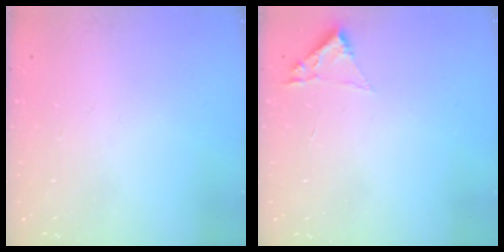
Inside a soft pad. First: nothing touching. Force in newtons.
{"total": 1.8, "press": 1.8, "slide": 0.2}